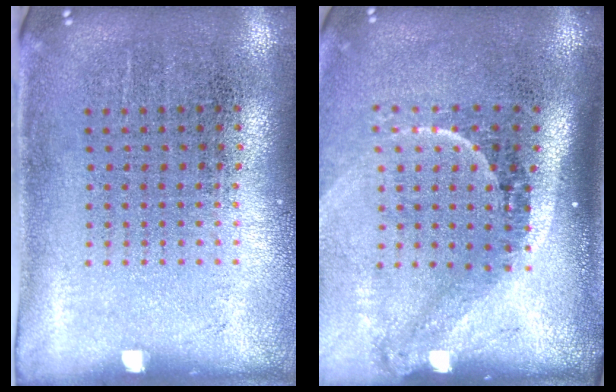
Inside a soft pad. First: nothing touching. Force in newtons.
{"total": 2.3, "press": 1.4, "slide": 1.8}